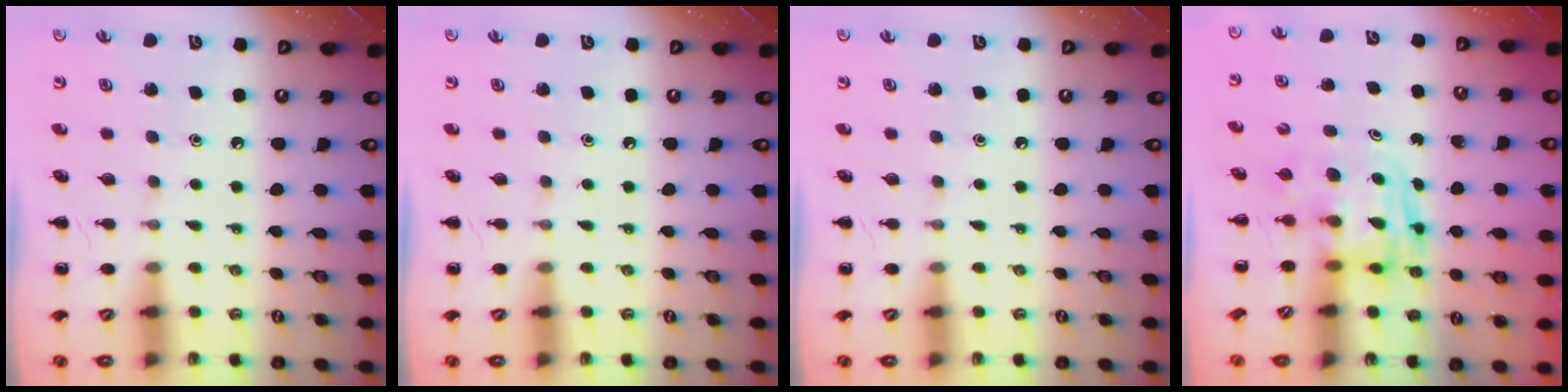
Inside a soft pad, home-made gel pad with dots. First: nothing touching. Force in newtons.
{"total": 0.0}
{"total": 0.0}
{"total": 2.6, "press": 2.6, "slide": 0.2}